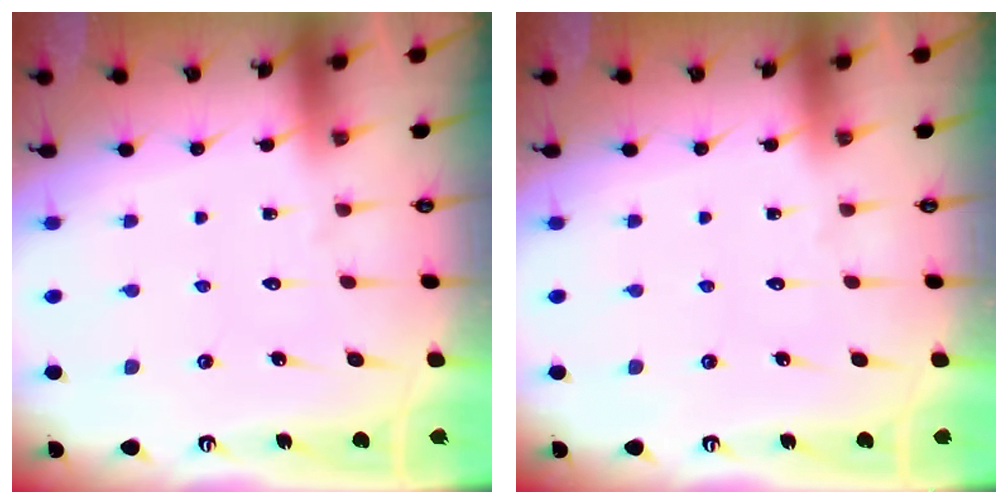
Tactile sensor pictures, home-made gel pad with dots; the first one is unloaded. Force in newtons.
{"total": 0.0}